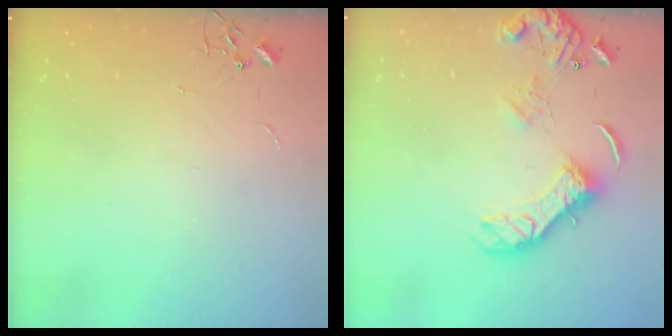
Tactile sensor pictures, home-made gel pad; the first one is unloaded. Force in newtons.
{"total": 13.6, "press": 13.4, "slide": 1.8}